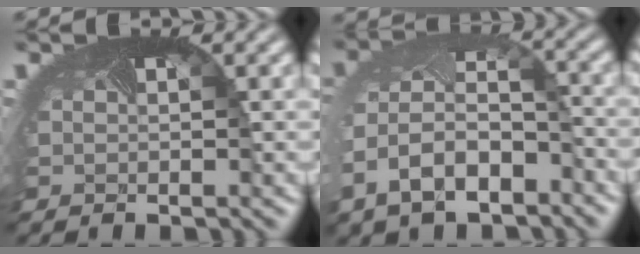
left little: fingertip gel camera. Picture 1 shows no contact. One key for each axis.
{"total": 7.2, "fx": -3.7, "fy": 4.5, "fz": 4.3, "tx": -0.116, "ty": -0.018, "tz": -0.066}